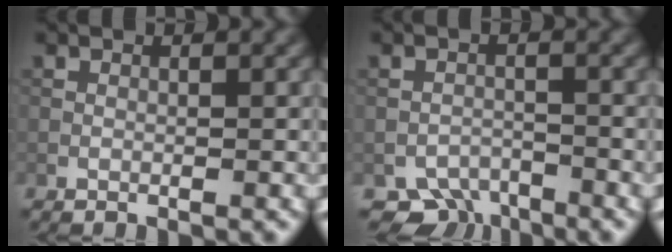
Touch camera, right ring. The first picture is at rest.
{"total": 3.7, "force": [-3.1, 1.6, 0.9], "torque": [-0.011, -0.007, -0.059]}